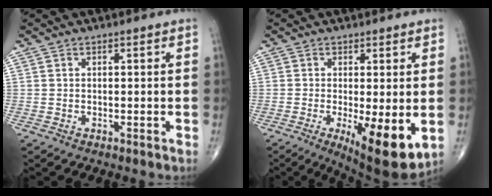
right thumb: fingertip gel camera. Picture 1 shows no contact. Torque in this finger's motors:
{"motor_torque": [1.42, 1.74, 0.64, -0.63, 0.33]}